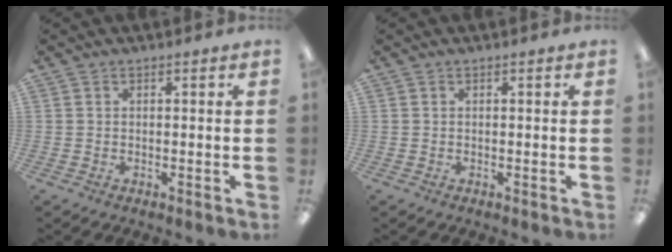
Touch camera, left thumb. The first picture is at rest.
{"total": 0.0}